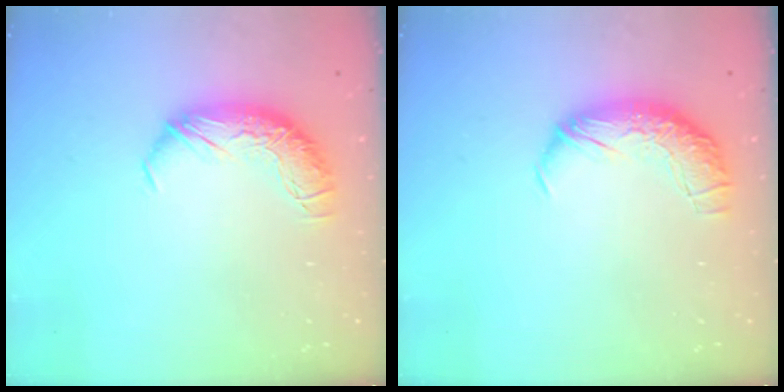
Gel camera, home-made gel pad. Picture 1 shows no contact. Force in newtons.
{"total": 2.4, "press": 1.0, "slide": 2.2}